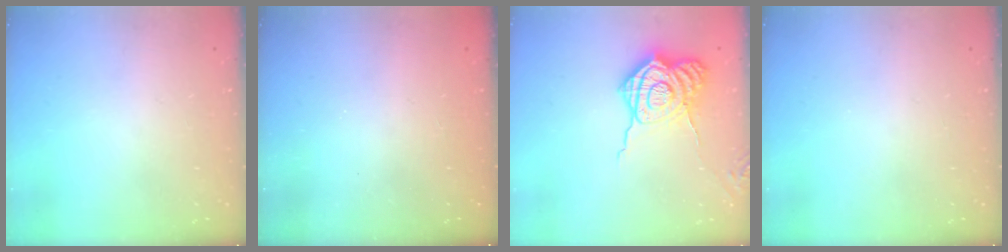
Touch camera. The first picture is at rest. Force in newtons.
{"total": 2.5, "press": 2.4, "slide": 0.8}
{"total": 14.3, "press": 14.3, "slide": 1.1}
{"total": 0.0}